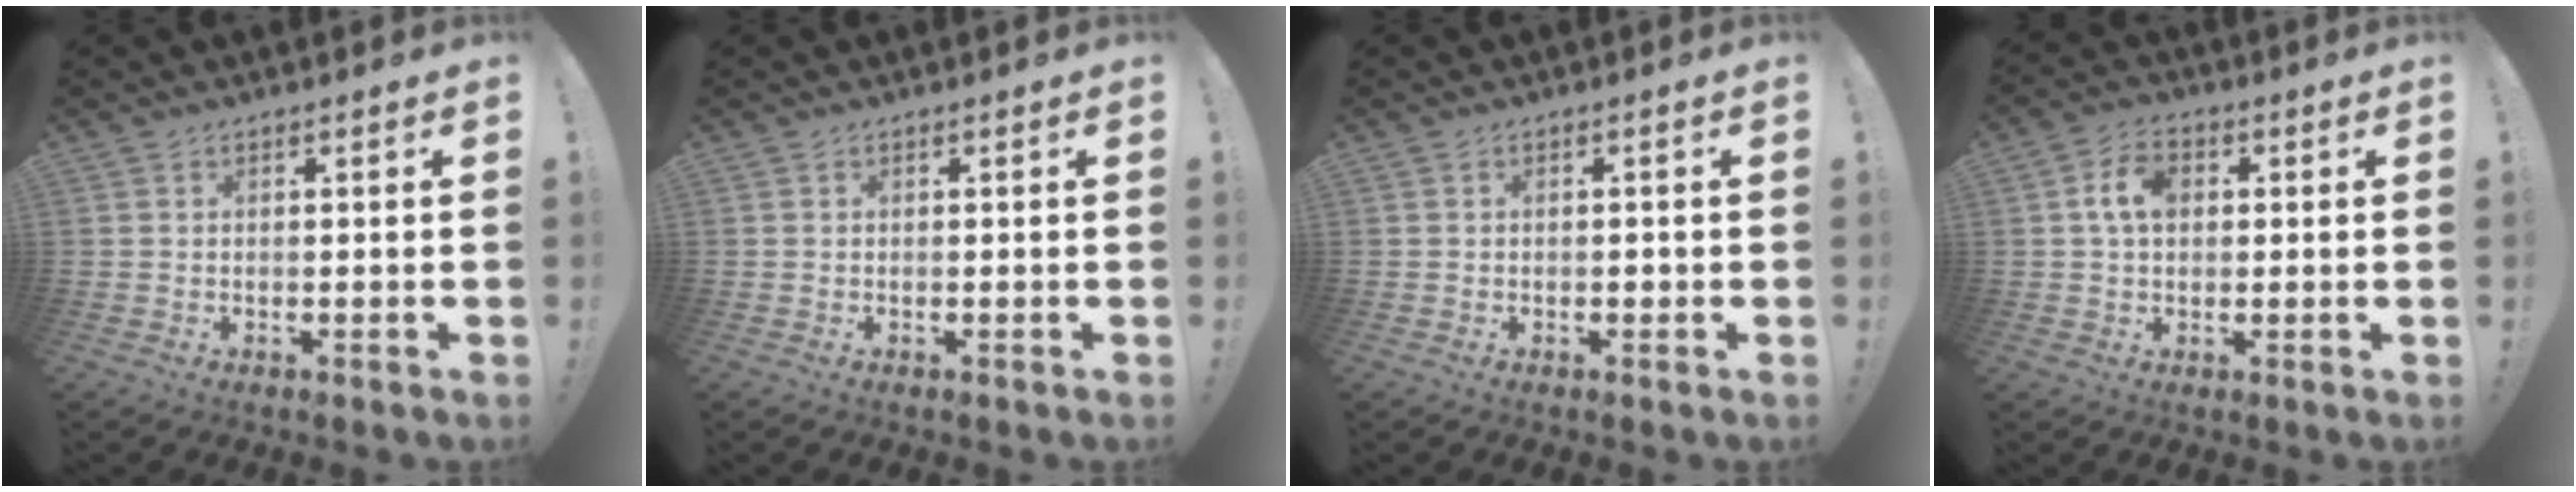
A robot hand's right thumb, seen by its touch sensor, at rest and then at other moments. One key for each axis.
{"total": 0.0}
{"total": 1.0, "fx": -0.6, "fy": 0.7, "fz": 0.5, "tx": -0.013, "ty": 0.004, "tz": -0.010}
{"total": 7.7, "fx": 1.5, "fy": 5.3, "fz": 5.5, "tx": -0.098, "ty": 0.016, "tz": 0.030}